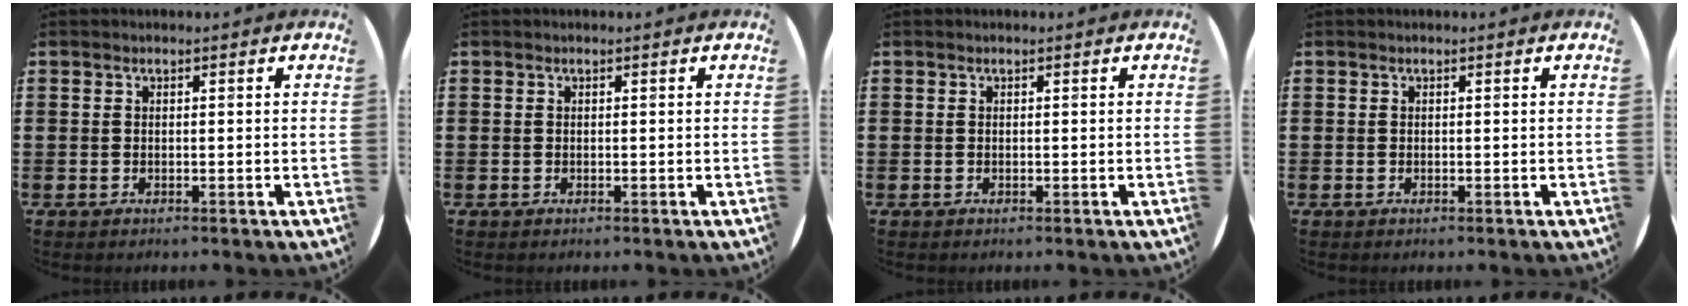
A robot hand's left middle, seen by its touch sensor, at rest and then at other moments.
{"total": 0.0}
{"total": 0.0}
{"total": 0.0}